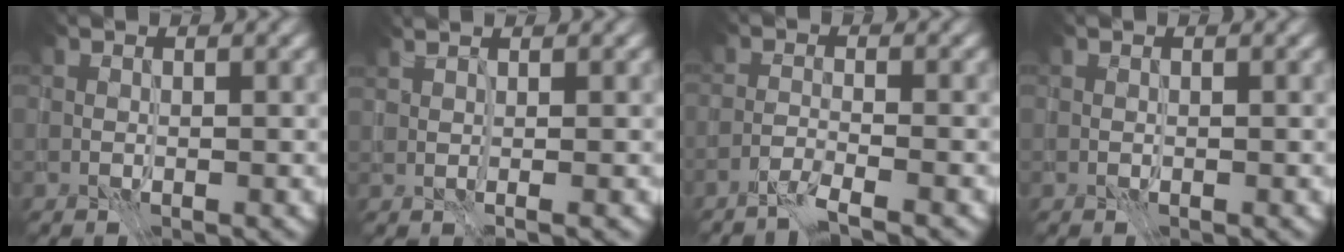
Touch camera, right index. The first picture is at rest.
{"total": 3.2, "force": [1.8, 0.9, 2.5], "torque": [-0.027, 0.014, 0.010]}
{"total": 2.3, "force": [-2.1, -0.1, 0.8], "torque": [-0.011, 0.003, -0.053]}
{"total": 0.0}